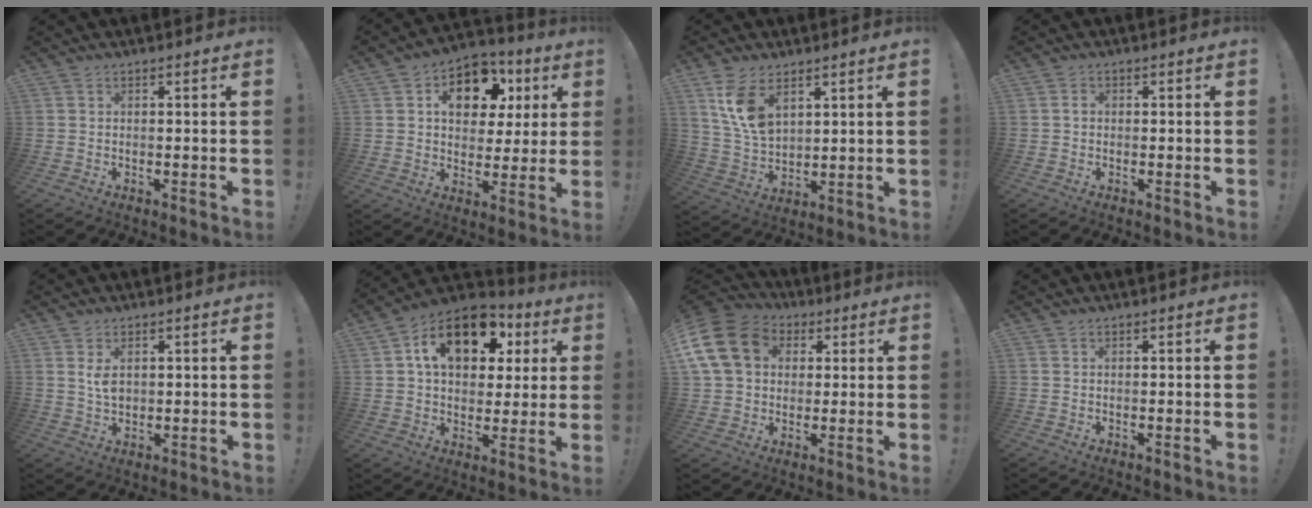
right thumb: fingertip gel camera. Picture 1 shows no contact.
{"total": 14.6, "force": [5.5, 10.2, 8.8], "torque": [-0.124, -0.015, 0.101]}
{"total": 10.8, "force": [5.8, 6.4, 6.5], "torque": [-0.120, -0.022, 0.112]}
{"total": 0.9, "force": [-0.2, 0.8, 0.5], "torque": [-0.012, 0.006, -0.004]}
{"total": 4.1, "force": [1.1, 2.7, 2.9], "torque": [-0.040, -0.002, 0.019]}
{"total": 17.9, "force": [7.0, 11.5, 11.9], "torque": [-0.187, -0.011, 0.124]}
{"total": 17.6, "force": [4.7, 13.7, 9.9], "torque": [-0.175, -0.004, 0.096]}
{"total": 0.0}